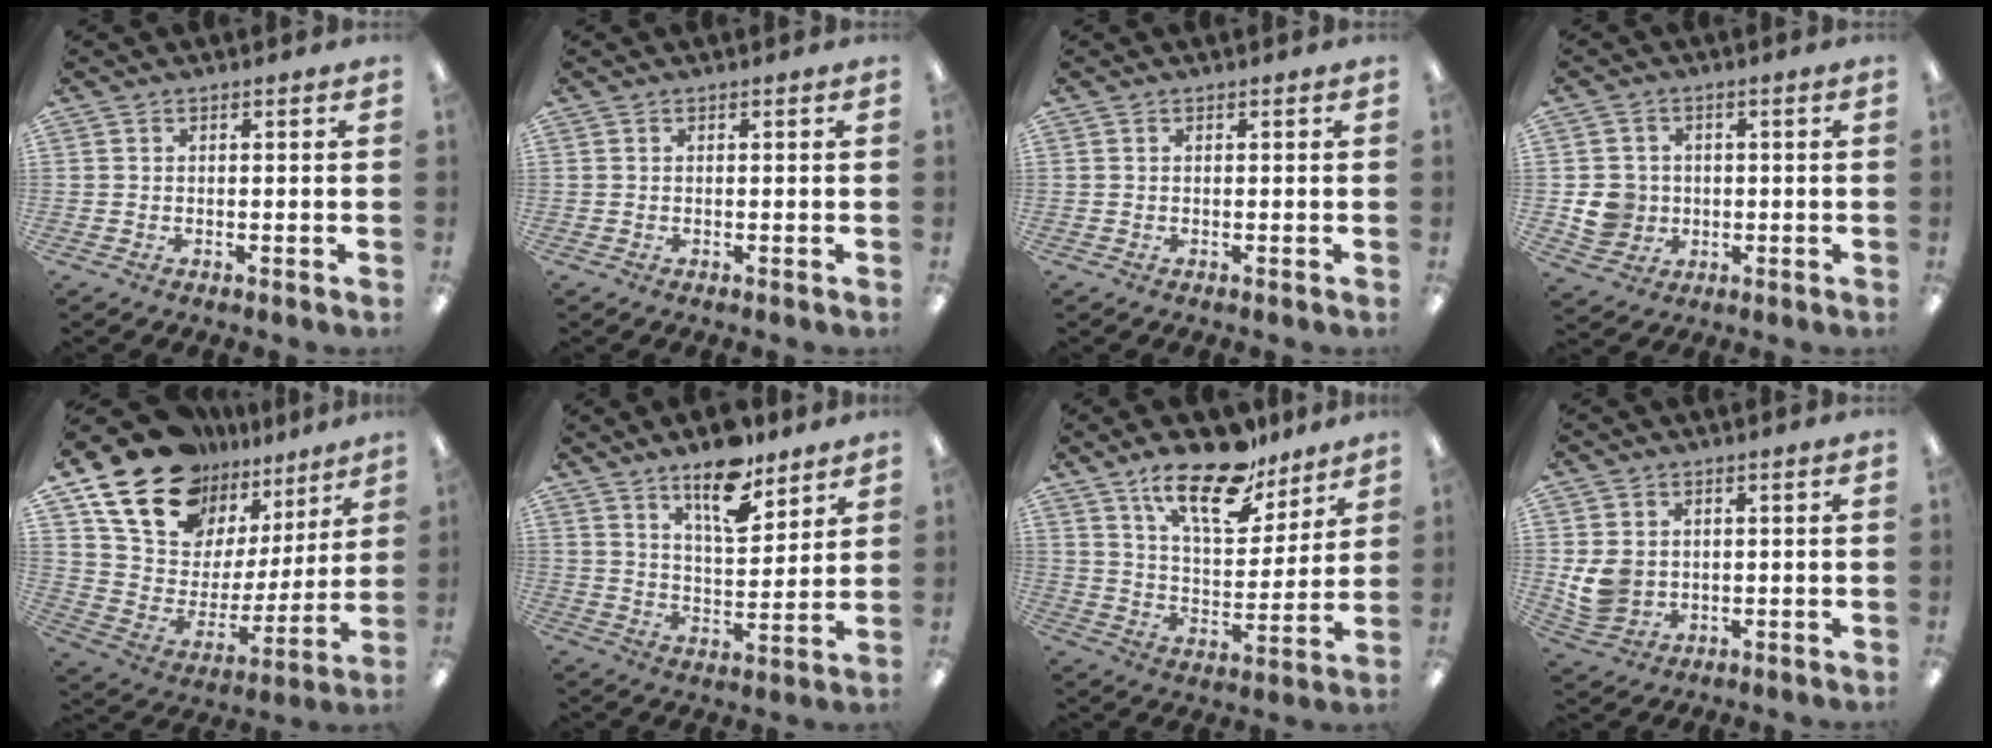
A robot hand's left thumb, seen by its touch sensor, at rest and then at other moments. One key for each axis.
{"total": 0.0}
{"total": 0.0}
{"total": 7.0, "fx": -0.6, "fy": 6.6, "fz": 2.1, "tx": -0.044, "ty": 0.012, "tz": -0.006}
{"total": 20.2, "fx": 15.0, "fy": 11.3, "fz": 7.4, "tx": -0.149, "ty": -0.099, "tz": 0.278}
{"total": 12.8, "fx": 9.4, "fy": 4.8, "fz": 7.3, "tx": -0.101, "ty": -0.056, "tz": 0.161}
{"total": 18.1, "fx": 13.1, "fy": 7.3, "fz": 10.2, "tx": -0.168, "ty": -0.070, "tz": 0.224}
{"total": 7.0, "fx": 0.6, "fy": 6.2, "fz": 3.2, "tx": -0.068, "ty": 0.007, "tz": 0.014}